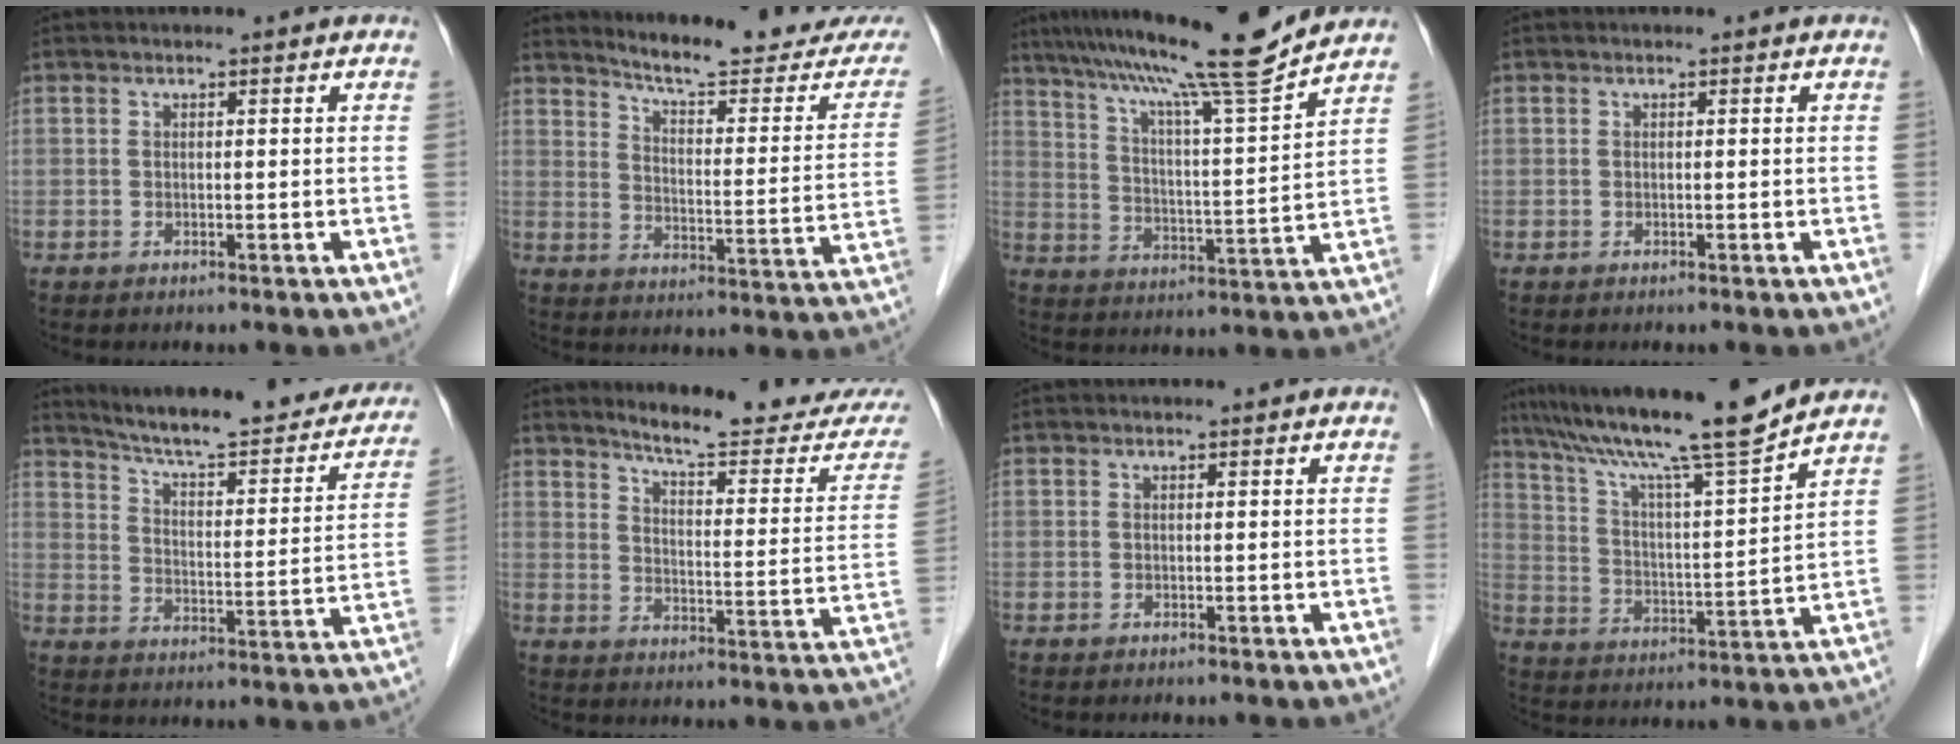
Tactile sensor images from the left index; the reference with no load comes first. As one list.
[{"total": 18.9, "force": [17.7, 1.7, 6.4], "torque": [-0.085, -0.084, 0.219]}, {"total": 15.6, "force": [13.1, -1.8, 8.3], "torque": [-0.142, -0.010, 0.202]}, {"total": 0.0}, {"total": 25.0, "force": [21.7, 4.3, 11.6], "torque": [-0.161, -0.043, 0.273]}, {"total": 17.6, "force": [16.5, 1.2, 6.0], "torque": [-0.075, -0.089, 0.198]}, {"total": 0.0}, {"total": 15.4, "force": [12.9, -1.4, 8.4], "torque": [-0.148, -0.006, 0.213]}]